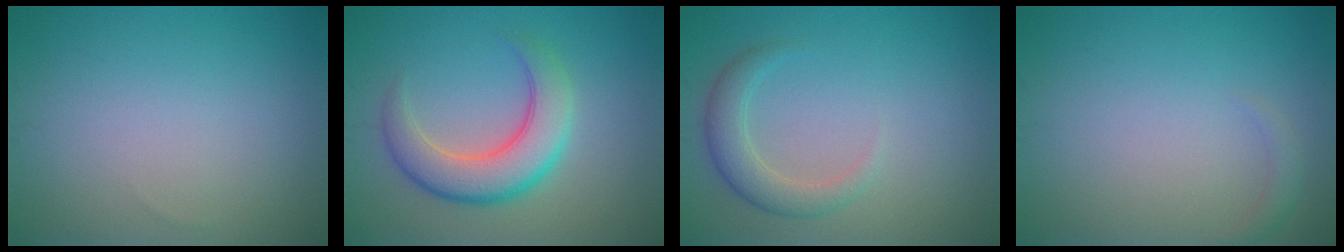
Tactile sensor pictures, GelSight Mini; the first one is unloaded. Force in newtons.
{"total": 5.9, "press": 5.9, "slide": 0.5}
{"total": 2.8, "press": 2.8, "slide": 0.2}
{"total": 0.9, "press": 0.9, "slide": 0.1}